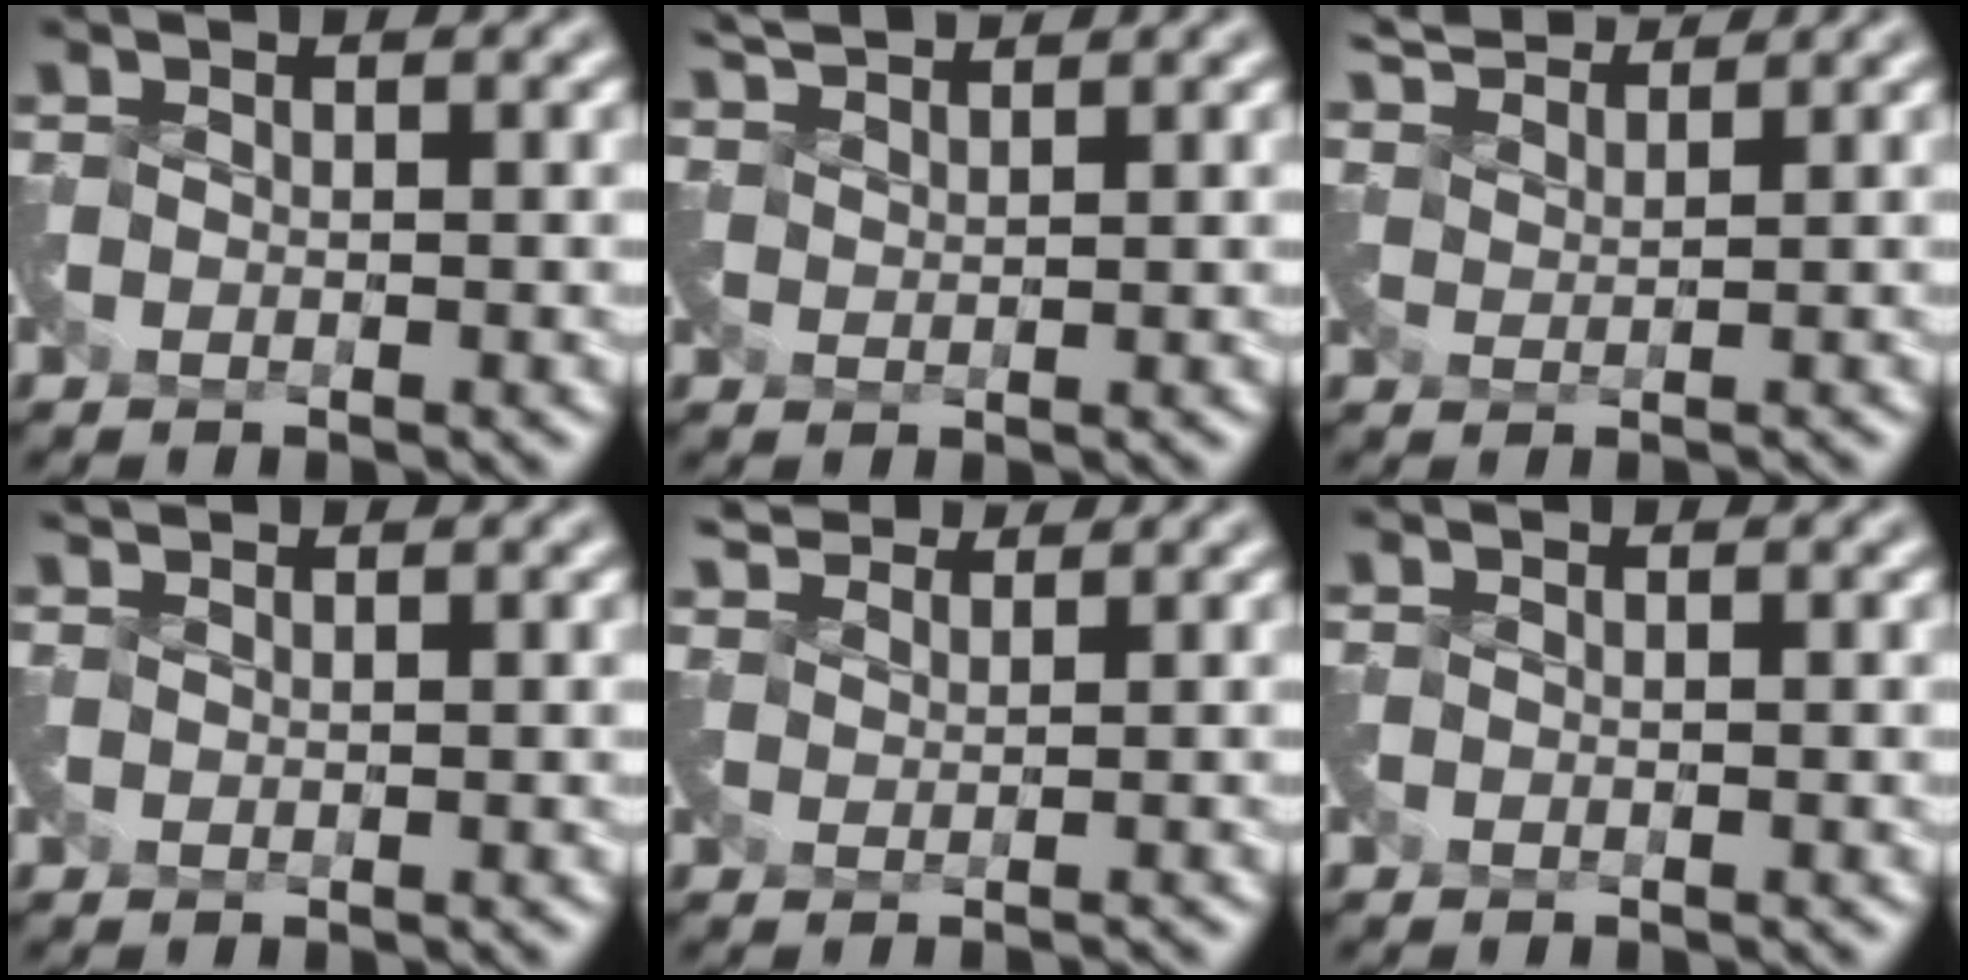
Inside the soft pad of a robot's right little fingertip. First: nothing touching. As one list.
[{"total": 2.6, "force": [2.6, -0.3, -0.1], "torque": [-0.010, 0.006, 0.059]}, {"total": 3.9, "force": [3.9, -0.1, 0.0], "torque": [-0.012, 0.008, 0.075]}, {"total": 0.7, "force": [0.5, -0.2, -0.4], "torque": [0.003, 0.000, 0.014]}, {"total": 2.1, "force": [2.0, 0.5, -0.3], "torque": [0.004, 0.004, 0.039]}, {"total": 0.0}]